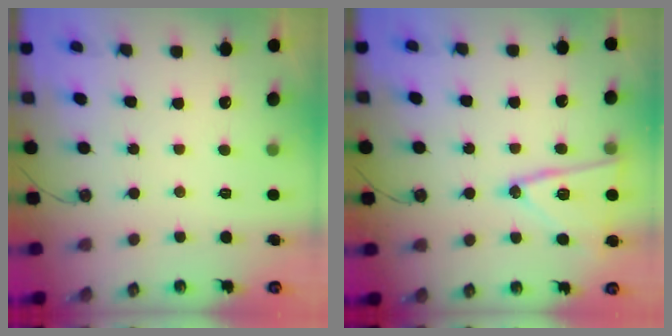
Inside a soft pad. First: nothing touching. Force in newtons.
{"total": 15.1, "press": 15.1, "slide": 0.6}